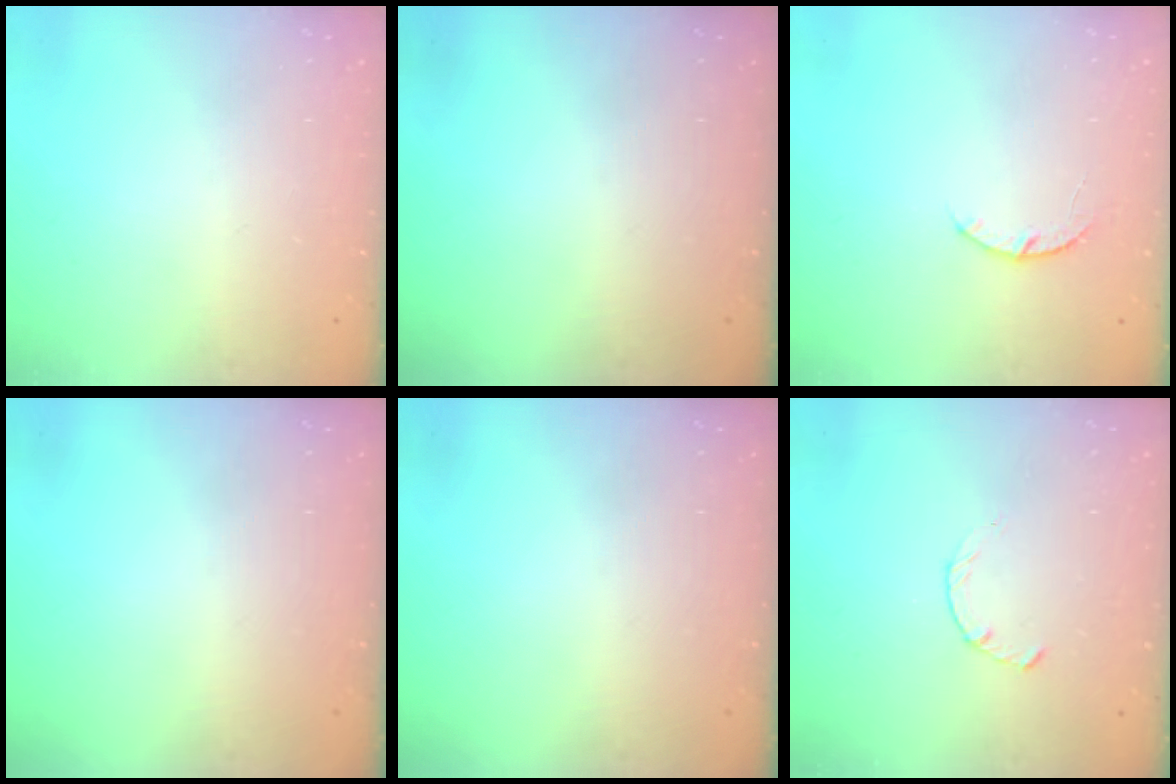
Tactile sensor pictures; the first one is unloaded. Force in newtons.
{"total": 0.0}
{"total": 3.5, "press": 3.5, "slide": 0.6}
{"total": 0.0}
{"total": 0.0}
{"total": 2.4, "press": 2.3, "slide": 0.4}